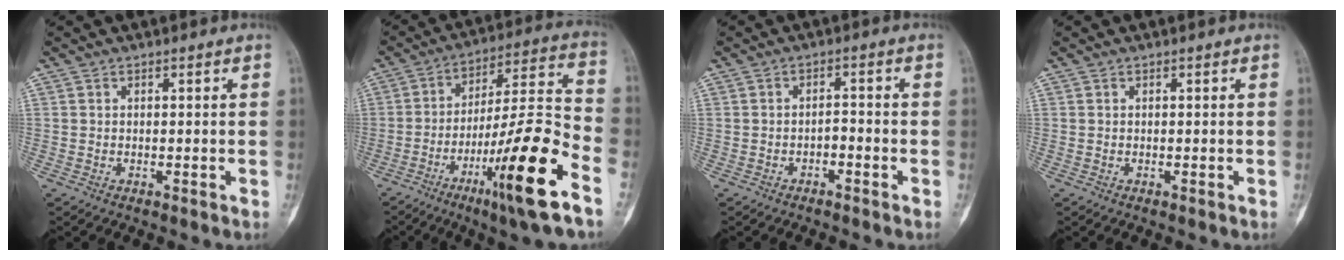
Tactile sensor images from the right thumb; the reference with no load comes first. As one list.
[{"total": 20.6, "force": [-10.0, 2.2, 17.9], "torque": [-0.315, 0.043, -0.158]}, {"total": 2.0, "force": [-1.2, 1.0, 1.2], "torque": [-0.015, 0.019, -0.021]}, {"total": 0.0}]